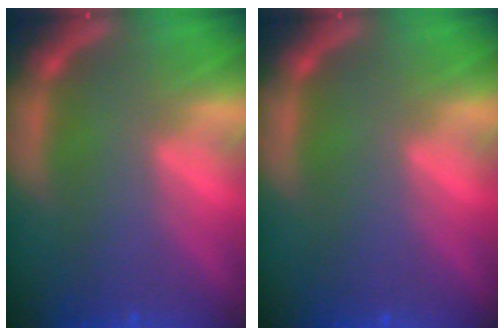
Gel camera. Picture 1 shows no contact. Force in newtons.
{"total": 0.0}